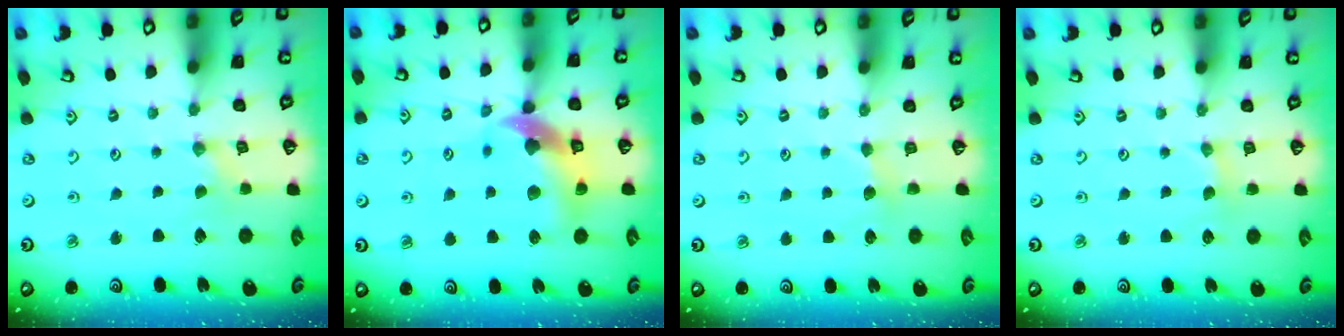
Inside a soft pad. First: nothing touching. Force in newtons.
{"total": 12.6, "press": 12.5, "slide": 1.6}
{"total": 2.9, "press": 2.9, "slide": 0.5}
{"total": 2.1, "press": 2.1, "slide": 0.3}